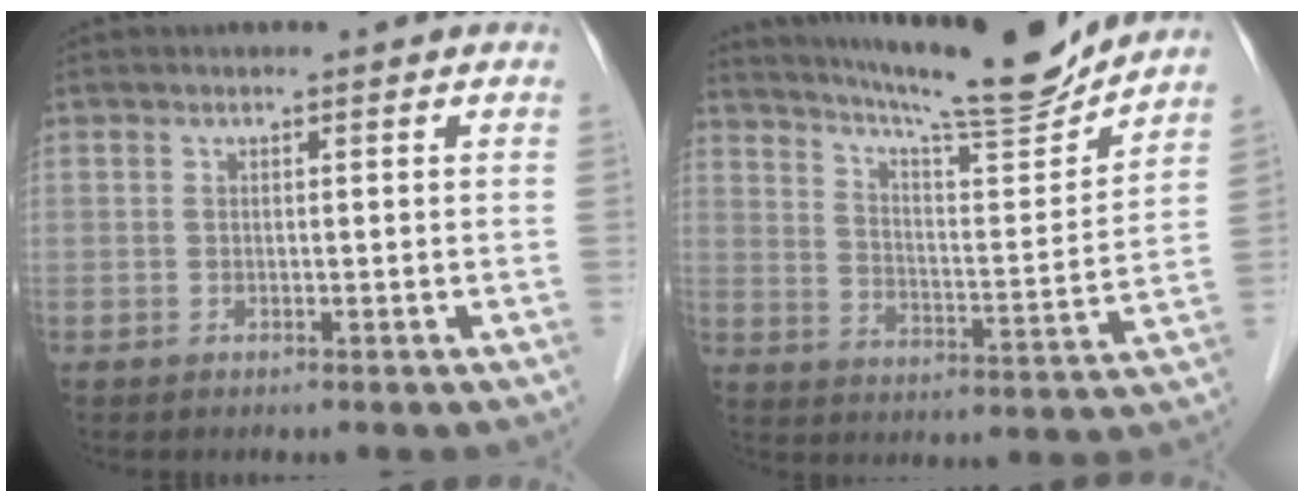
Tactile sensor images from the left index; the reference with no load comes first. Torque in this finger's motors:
{"motor_torque": [0.69, -0.98, 0.28, 0.06]}